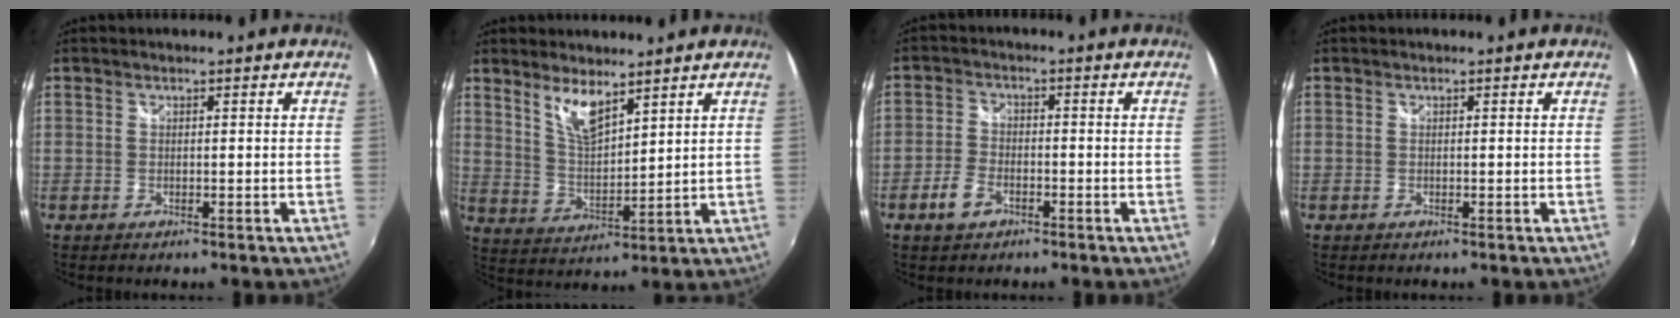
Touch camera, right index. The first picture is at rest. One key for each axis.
{"total": 7.2, "fx": 5.1, "fy": 2.0, "fz": 4.6, "tx": -0.086, "ty": -0.006, "tz": 0.104}
{"total": 4.8, "fx": -2.7, "fy": 2.9, "fz": 2.7, "tx": -0.067, "ty": 0.003, "tz": -0.050}
{"total": 0.0}